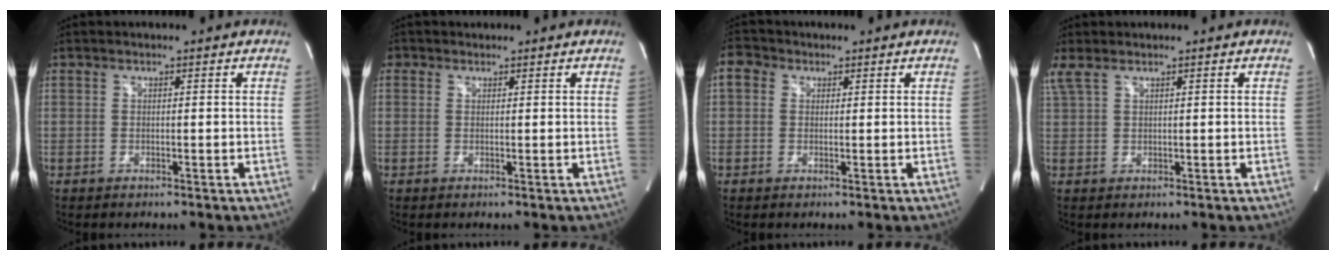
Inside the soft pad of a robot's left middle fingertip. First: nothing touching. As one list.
[{"total": 1.3, "force": [0.8, 1.0, 0.1], "torque": [0.004, 0.007, 0.010]}, {"total": 3.2, "force": [1.1, 2.7, 1.3], "torque": [-0.031, 0.020, 0.018]}, {"total": 3.0, "force": [2.3, 0.9, 1.8], "torque": [-0.062, 0.025, 0.060]}]